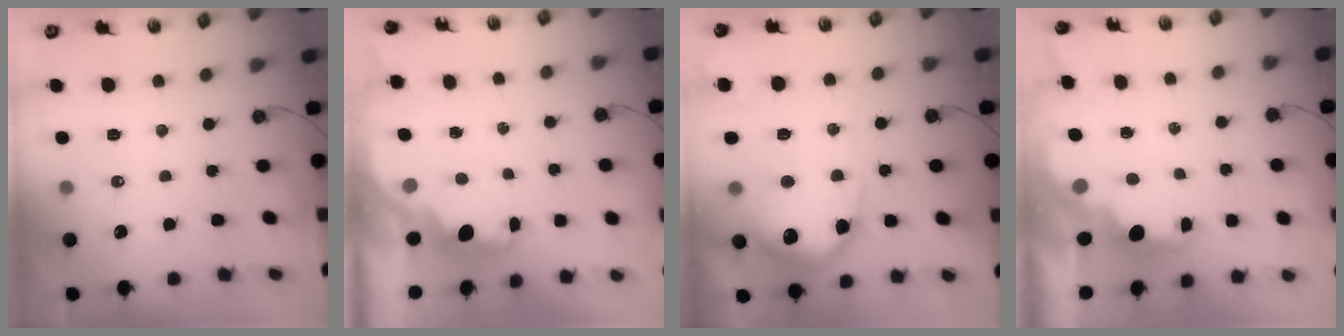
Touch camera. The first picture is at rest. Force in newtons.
{"total": 2.4, "press": 2.3, "slide": 0.8}
{"total": 21.2, "press": 21.2, "slide": 1.7}
{"total": 2.2, "press": 2.1, "slide": 0.8}